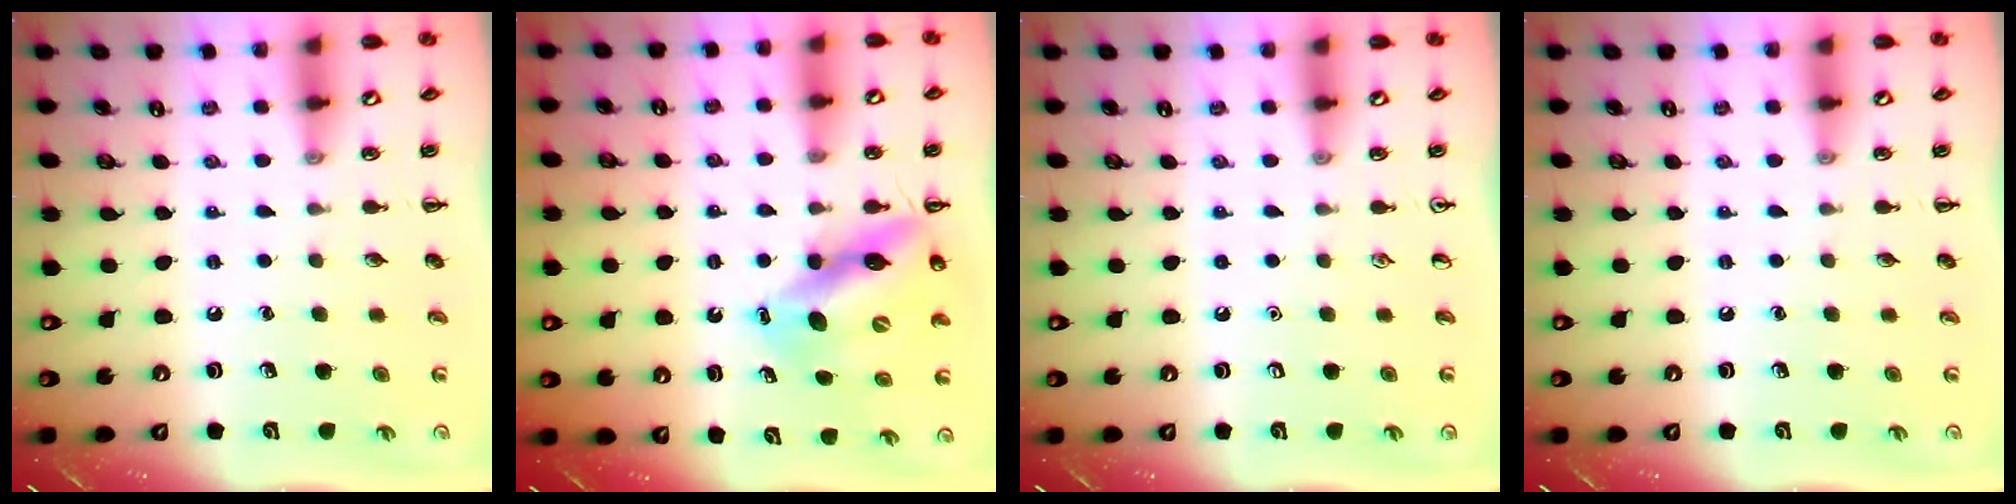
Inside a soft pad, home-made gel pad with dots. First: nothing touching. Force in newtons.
{"total": 13.2, "press": 12.7, "slide": 3.8}
{"total": 0.0}
{"total": 0.0}